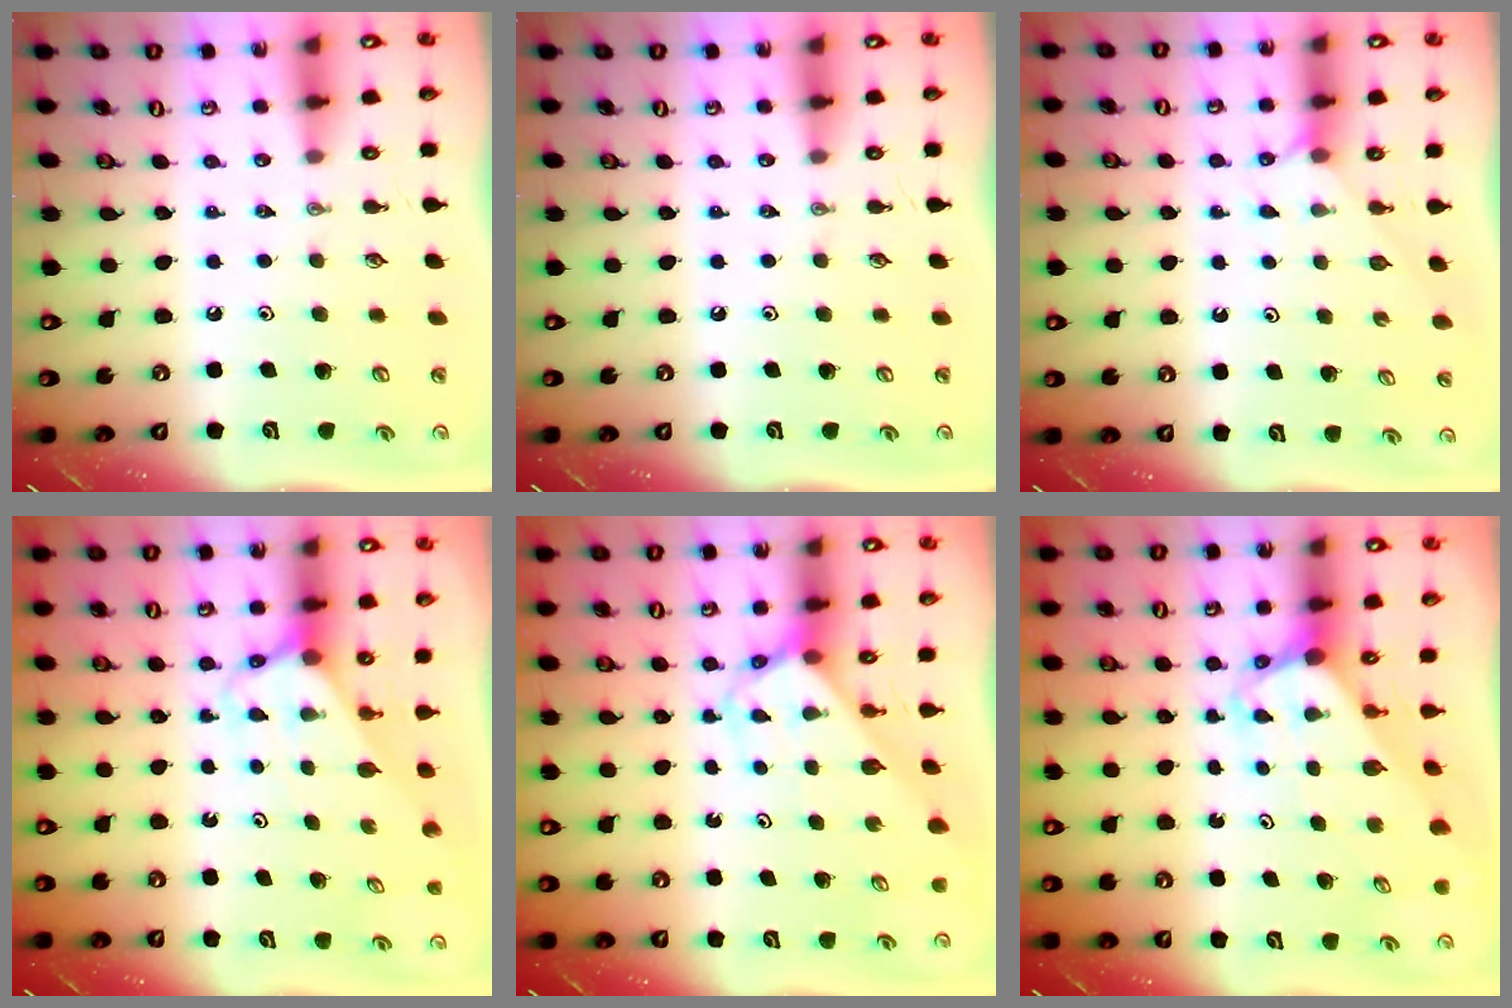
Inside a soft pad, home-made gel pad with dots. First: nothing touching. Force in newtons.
{"total": 0.0}
{"total": 3.2, "press": 3.2, "slide": 0.4}
{"total": 3.0, "press": 3.0, "slide": 0.2}
{"total": 3.3, "press": 3.3, "slide": 0.1}
{"total": 3.5, "press": 3.5, "slide": 0.1}